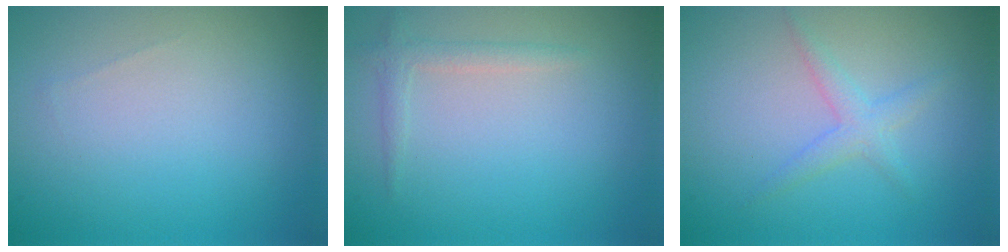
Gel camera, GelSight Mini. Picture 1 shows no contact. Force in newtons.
{"total": 1.4, "press": 1.4, "slide": 0.1}
{"total": 1.8, "press": 1.8, "slide": 0.1}